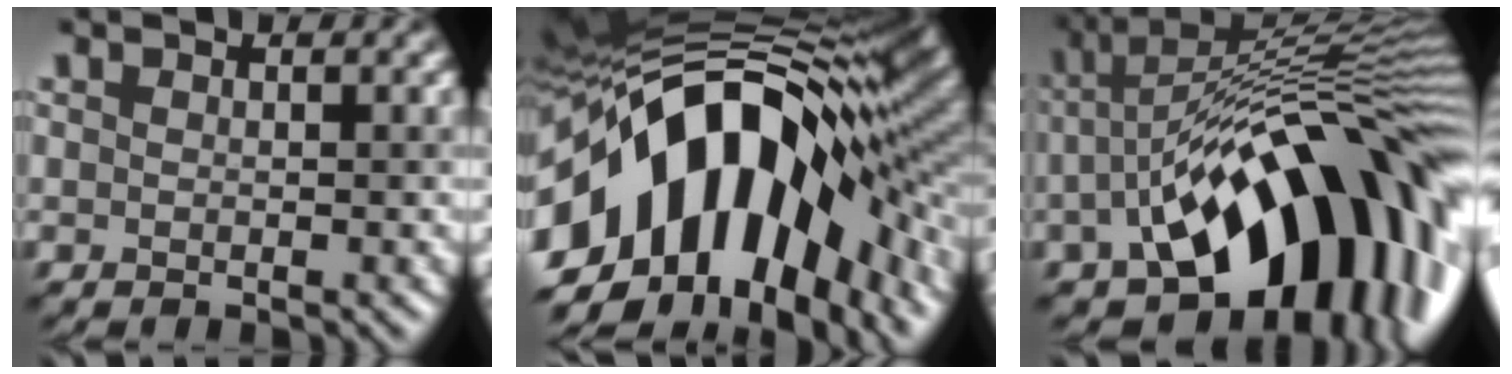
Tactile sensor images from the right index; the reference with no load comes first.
{"total": 18.4, "force": [-2.6, 10.5, 14.9], "torque": [-0.238, 0.017, -0.052]}
{"total": 15.8, "force": [-4.5, 8.6, 12.5], "torque": [-0.156, 0.015, -0.082]}